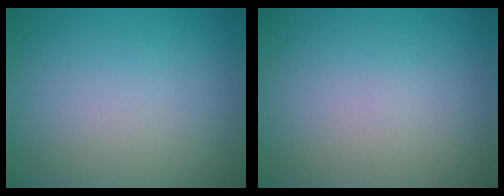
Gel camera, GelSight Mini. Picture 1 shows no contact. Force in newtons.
{"total": 0.0}